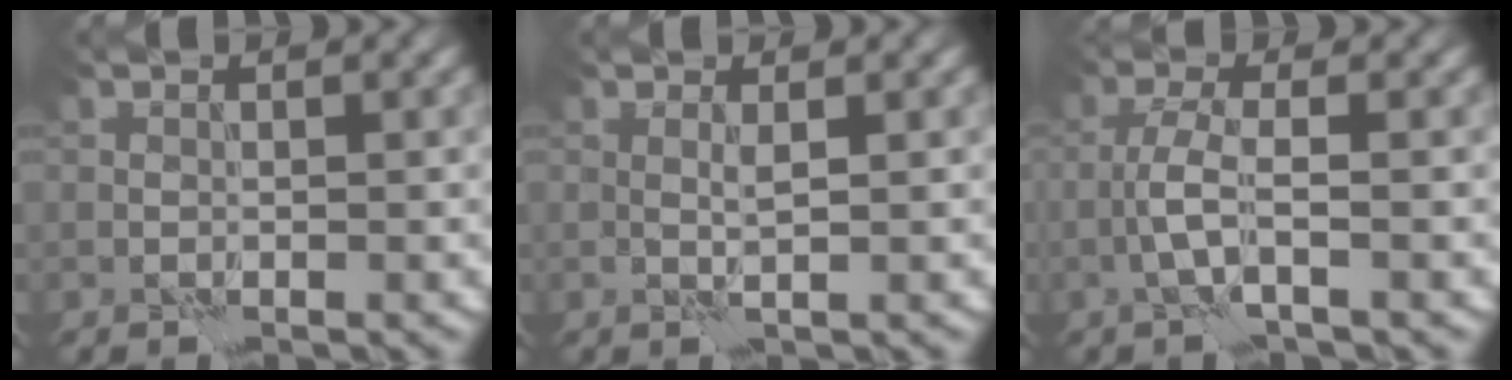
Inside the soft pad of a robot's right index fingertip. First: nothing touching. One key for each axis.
{"total": 1.0, "fx": 0.3, "fy": 0.0, "fz": 0.9, "tx": -0.020, "ty": 0.001, "tz": 0.002}
{"total": 2.7, "fx": -0.9, "fy": 0.4, "fz": 2.5, "tx": -0.057, "ty": 0.007, "tz": -0.024}